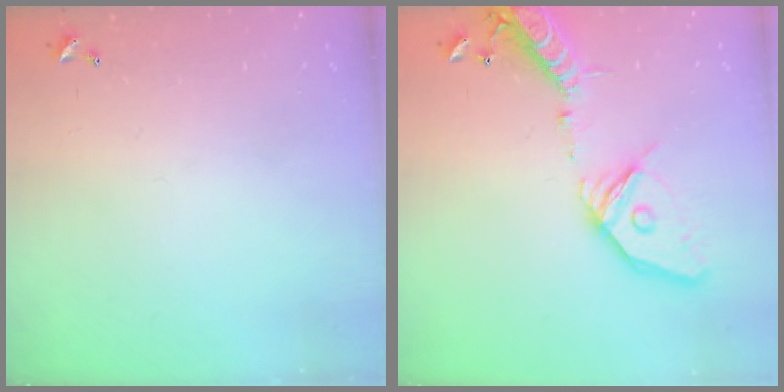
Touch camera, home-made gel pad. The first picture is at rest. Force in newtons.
{"total": 21.3, "press": 20.9, "slide": 4.1}